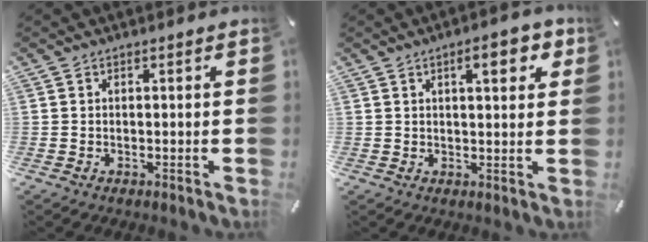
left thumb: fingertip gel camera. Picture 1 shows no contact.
{"total": 6.4, "force": [3.0, 2.1, 5.3], "torque": [-0.069, -0.009, 0.041]}